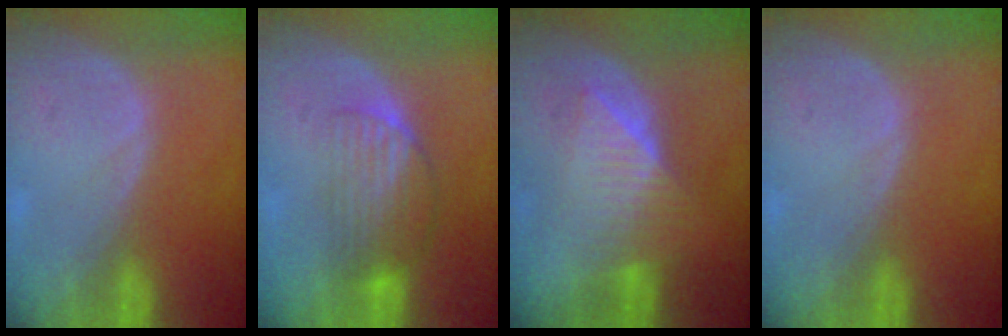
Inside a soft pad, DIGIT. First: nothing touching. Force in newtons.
{"total": 6.6, "press": 5.6, "slide": 3.4}
{"total": 6.4, "press": 6.3, "slide": 1.1}
{"total": 0.0}